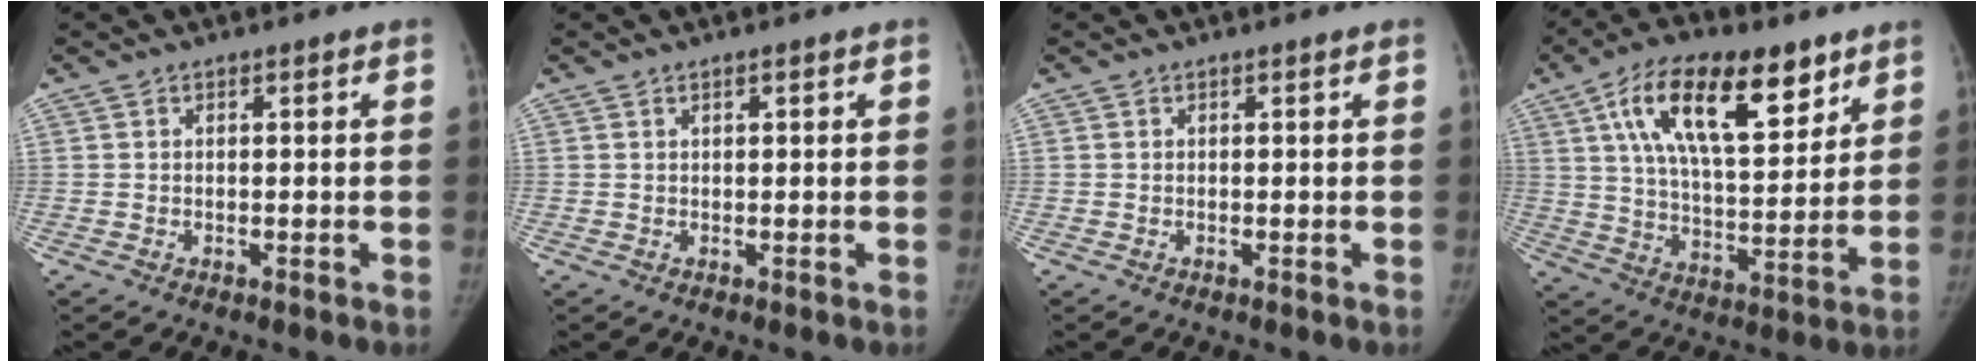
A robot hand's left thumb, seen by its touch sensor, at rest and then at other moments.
{"total": 0.6, "force": [0.3, 0.2, 0.5], "torque": [-0.007, 0.000, 0.005]}
{"total": 0.0}
{"total": 20.9, "force": [10.5, 9.2, 15.6], "torque": [-0.231, -0.027, 0.182]}